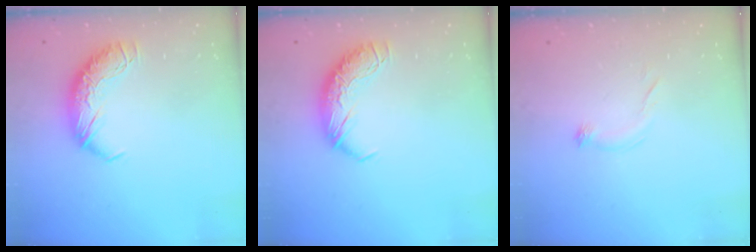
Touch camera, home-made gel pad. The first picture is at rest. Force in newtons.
{"total": 0.0}
{"total": 7.1, "press": 7.1, "slide": 0.8}